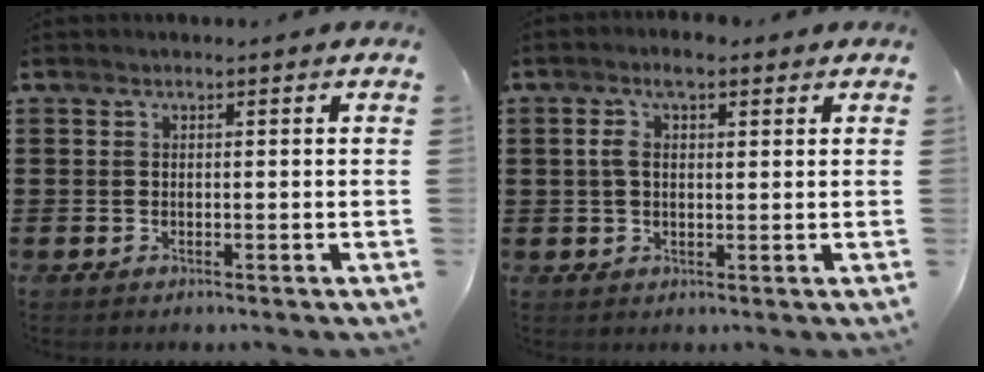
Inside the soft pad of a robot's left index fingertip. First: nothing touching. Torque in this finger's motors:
{"motor_torque": [1.26, -0.88, 0.40, 0.15]}